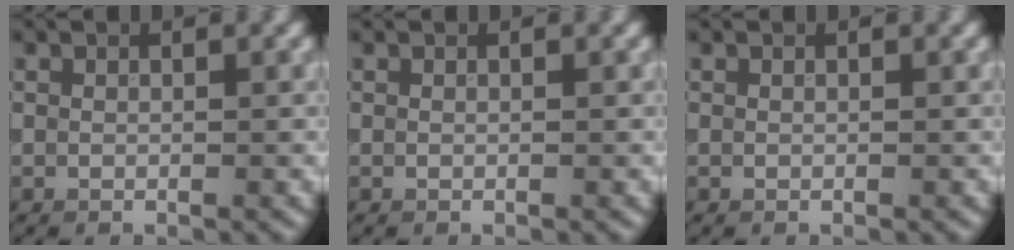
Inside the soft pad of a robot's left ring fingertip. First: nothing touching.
{"total": 0.0}
{"total": 0.0}